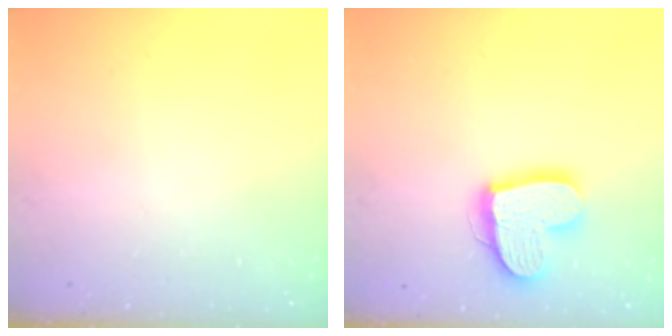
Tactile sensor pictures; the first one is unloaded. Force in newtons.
{"total": 16.5, "press": 16.5, "slide": 1.6}